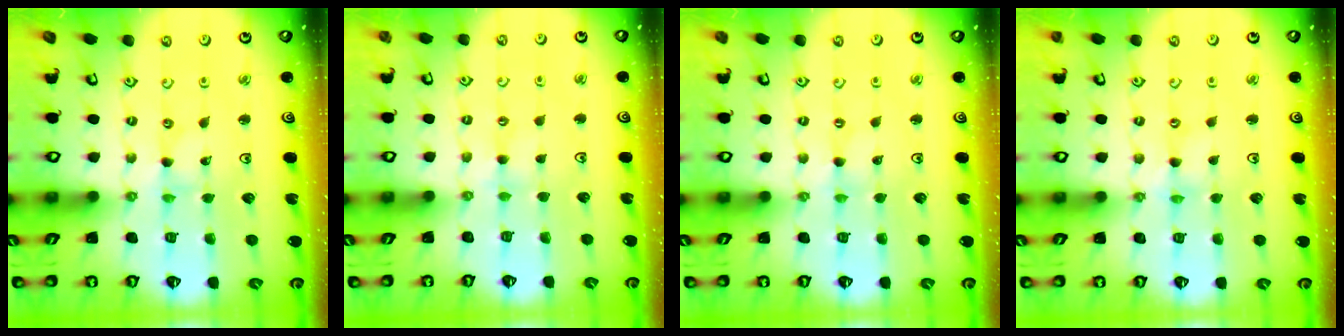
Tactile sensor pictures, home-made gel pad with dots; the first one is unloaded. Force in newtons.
{"total": 1.9, "press": 1.8, "slide": 0.4}
{"total": 0.0}
{"total": 1.3, "press": 1.2, "slide": 0.2}